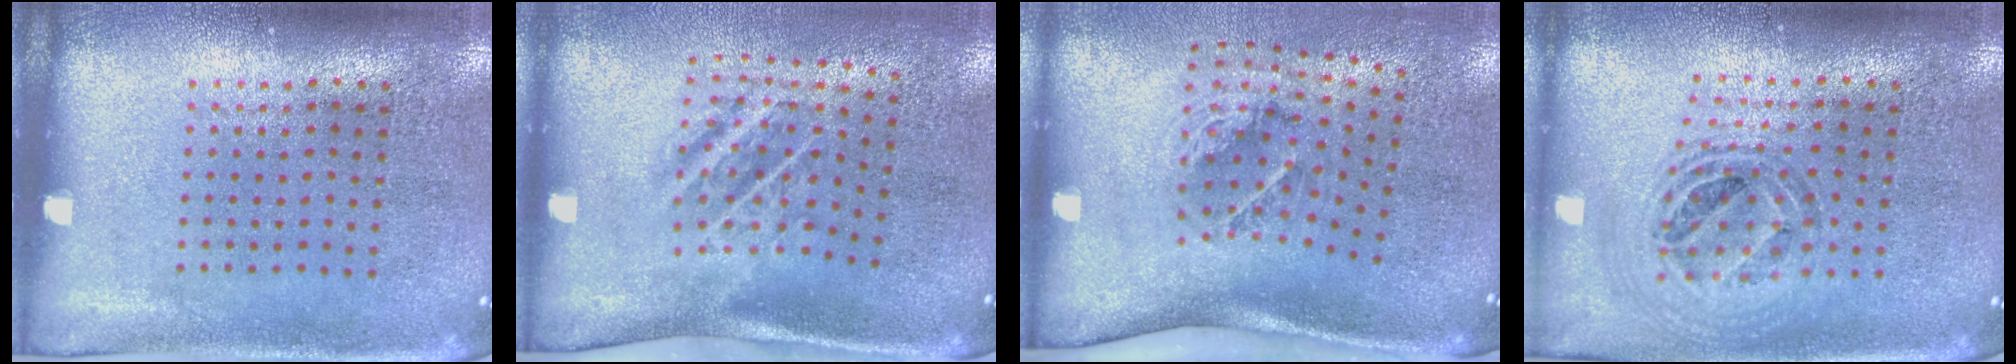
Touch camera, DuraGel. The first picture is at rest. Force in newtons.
{"total": 1.9, "press": 1.2, "slide": 1.5}
{"total": 2.1, "press": 1.2, "slide": 1.7}
{"total": 1.0, "press": 1.0, "slide": 0.3}